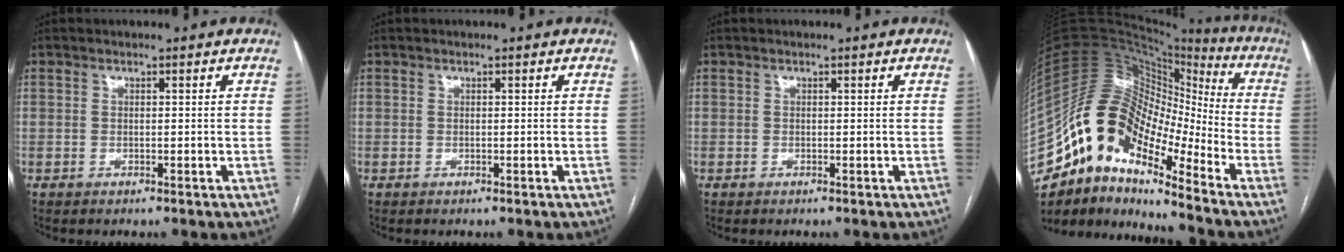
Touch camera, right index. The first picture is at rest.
{"total": 0.0}
{"total": 0.0}
{"total": 18.7, "force": [-12.6, 7.1, 11.8], "torque": [-0.213, 0.062, -0.227]}